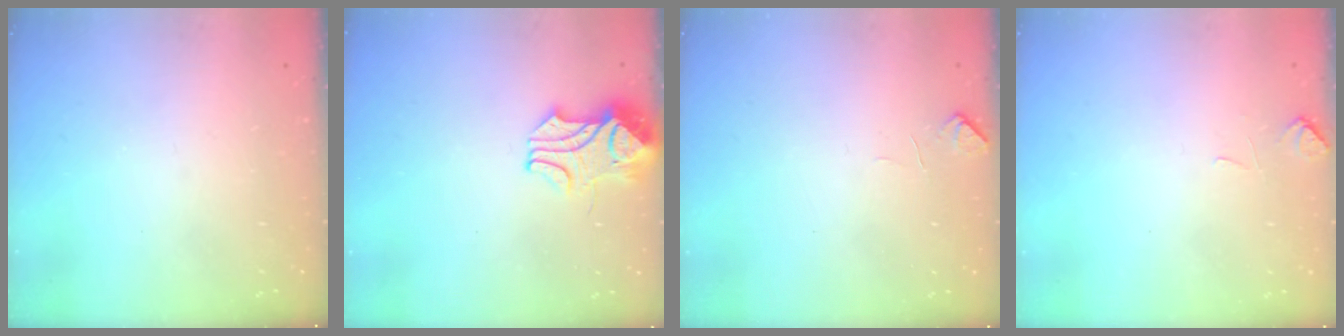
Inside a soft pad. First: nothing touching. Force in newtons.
{"total": 2.4, "press": 2.2, "slide": 1.0}
{"total": 0.8, "press": 0.5, "slide": 0.6}
{"total": 0.5, "press": 0.1, "slide": 0.5}